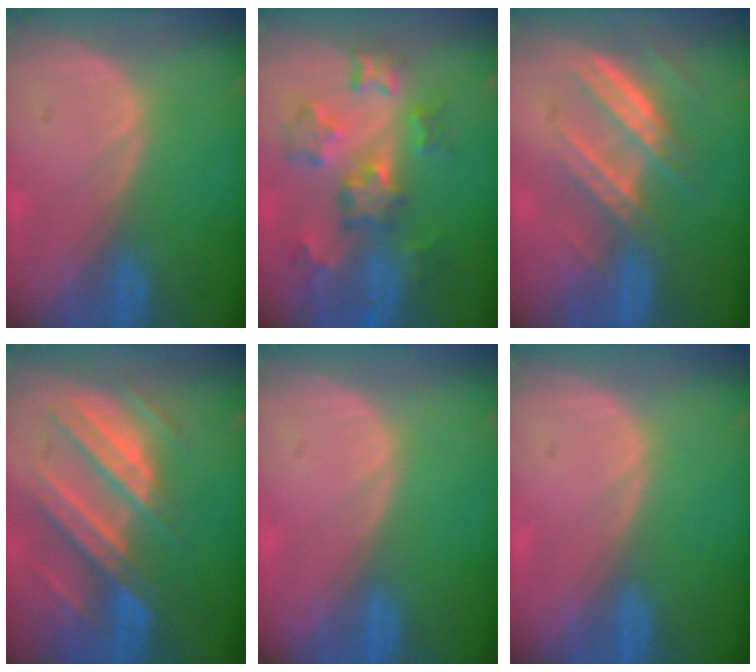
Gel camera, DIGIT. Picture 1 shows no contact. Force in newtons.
{"total": 8.8, "press": 7.9, "slide": 4.0}
{"total": 7.9, "press": 7.0, "slide": 3.6}
{"total": 10.4, "press": 9.2, "slide": 4.8}
{"total": 0.0}
{"total": 0.0}